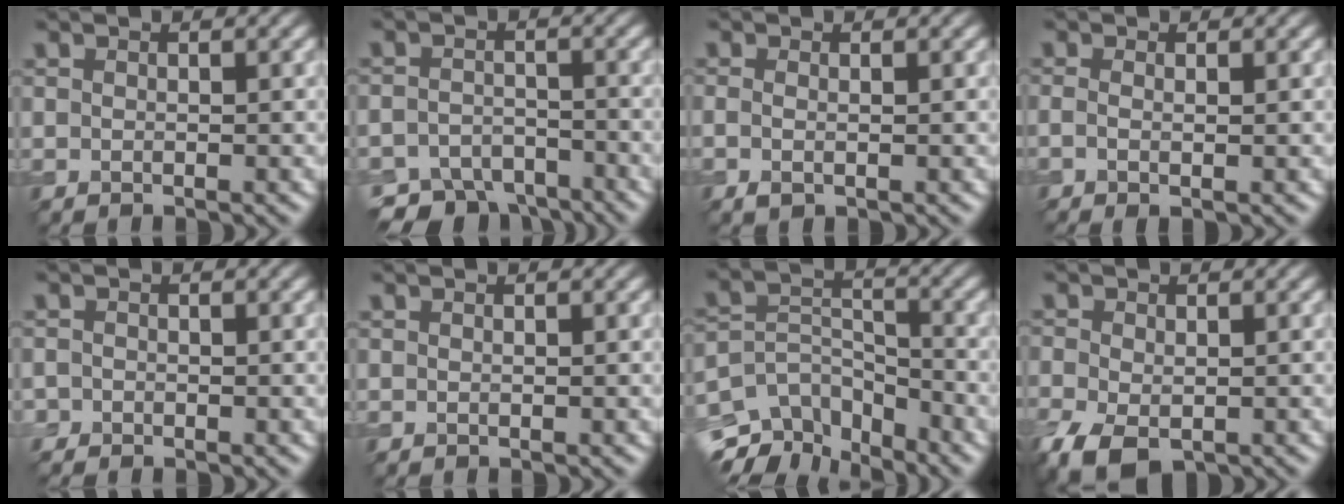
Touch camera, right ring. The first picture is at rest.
{"total": 5.6, "force": [-4.7, 2.6, 1.6], "torque": [-0.020, -0.010, -0.083]}
{"total": 1.3, "force": [-0.2, 0.6, 1.1], "torque": [-0.022, -0.006, -0.006]}
{"total": 1.9, "force": [0.0, 0.8, 1.7], "torque": [-0.030, -0.004, -0.011]}
{"total": 0.9, "force": [-0.6, 0.6, 0.0], "torque": [0.005, -0.003, -0.014]}
{"total": 0.0}
{"total": 7.8, "force": [-5.5, 4.0, 3.8], "torque": [-0.070, 0.003, -0.098]}
{"total": 4.9, "force": [-2.3, 2.9, 3.2], "torque": [-0.078, -0.015, -0.046]}